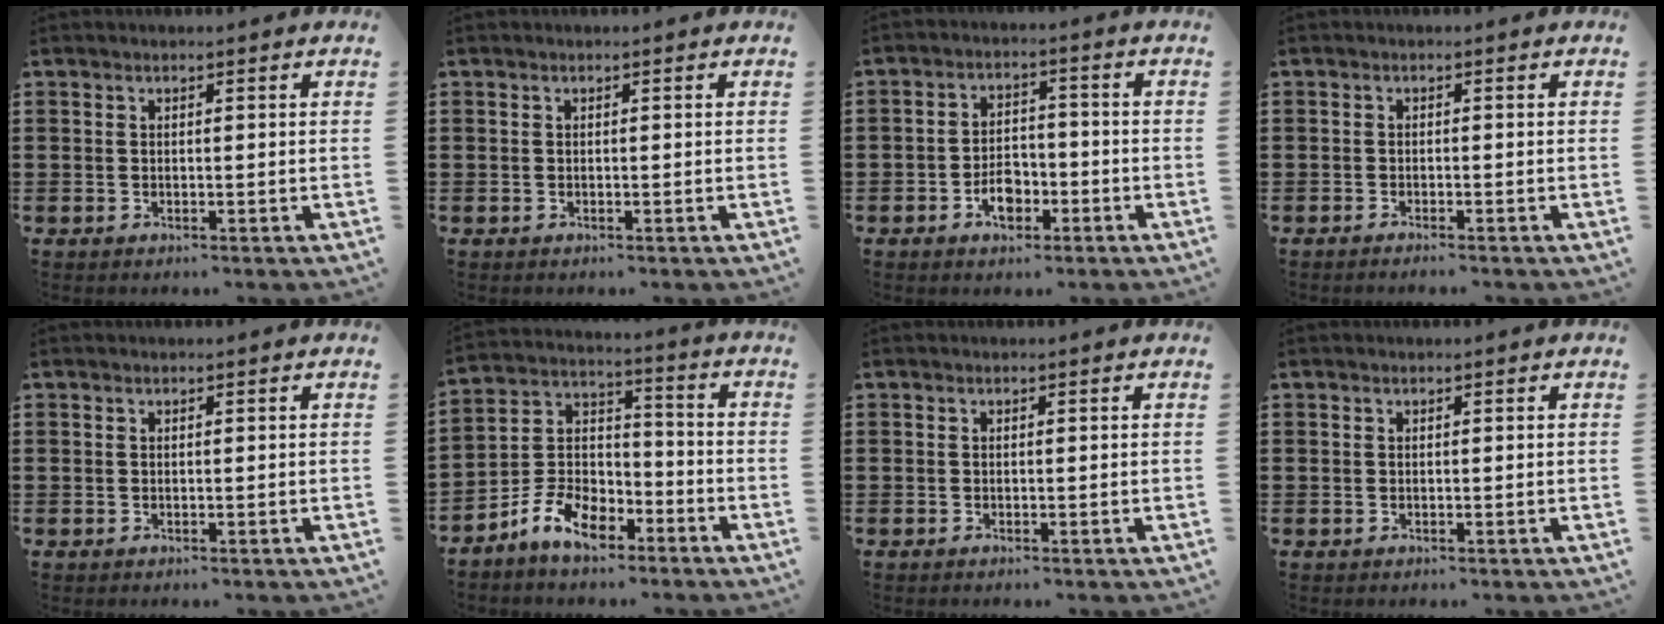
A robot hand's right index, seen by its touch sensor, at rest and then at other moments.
{"total": 0.0}
{"total": 4.8, "force": [-2.3, 2.9, 3.0], "torque": [-0.037, -0.001, -0.043]}
{"total": 0.9, "force": [-0.9, -0.1, 0.2], "torque": [-0.006, -0.002, -0.018]}
{"total": 0.0}
{"total": 8.9, "force": [-6.1, 4.9, 4.2], "torque": [-0.103, 0.018, -0.119]}
{"total": 0.0}
{"total": 0.0}